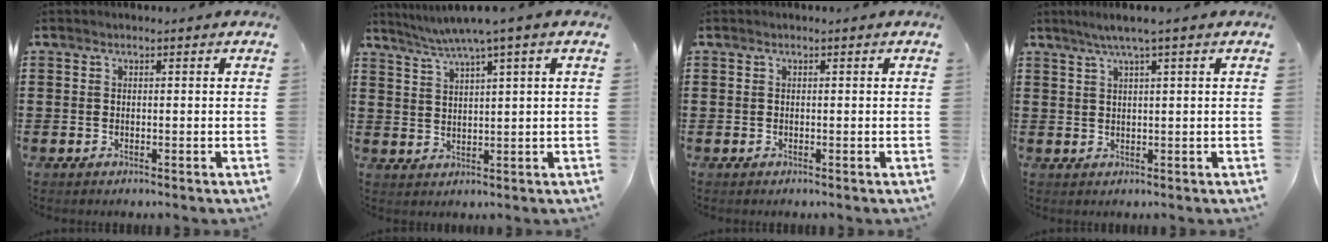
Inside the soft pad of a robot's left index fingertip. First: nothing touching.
{"total": 4.3, "force": [3.1, -0.6, 2.9], "torque": [-0.064, -0.011, 0.052]}
{"total": 0.0}
{"total": 2.8, "force": [1.6, -0.4, 2.3], "torque": [-0.046, -0.001, 0.026]}